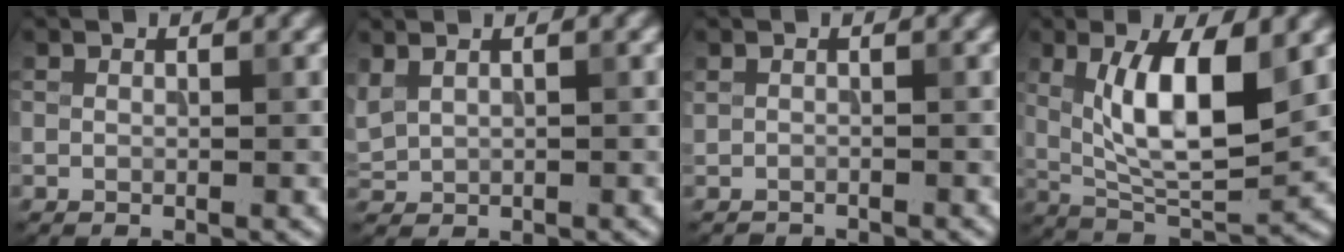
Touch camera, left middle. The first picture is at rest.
{"total": 1.6, "force": [1.0, 0.8, 0.9], "torque": [-0.026, 0.006, 0.026]}
{"total": 1.2, "force": [-1.1, 0.3, -0.4], "torque": [0.016, -0.006, -0.020]}
{"total": 8.5, "force": [2.0, 2.8, 7.8], "torque": [-0.139, -0.011, 0.038]}